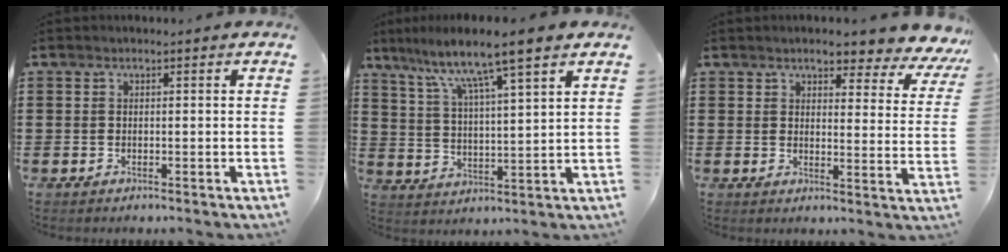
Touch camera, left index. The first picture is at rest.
{"total": 8.0, "force": [6.3, -0.2, 5.0], "torque": [-0.122, -0.035, 0.101]}
{"total": 4.7, "force": [4.1, 0.7, 2.2], "torque": [-0.045, -0.025, 0.065]}